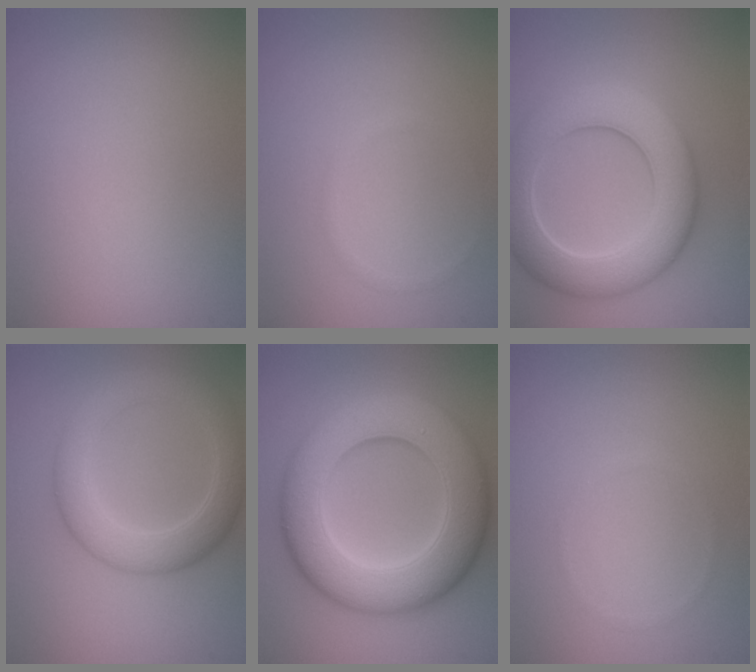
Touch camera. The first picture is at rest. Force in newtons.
{"total": 0.7, "press": 0.7, "slide": 0.1}
{"total": 8.3, "press": 8.2, "slide": 0.3}
{"total": 5.1, "press": 5.1, "slide": 0.1}
{"total": 11.8, "press": 11.8, "slide": 0.3}
{"total": 0.5, "press": 0.5, "slide": 0.1}